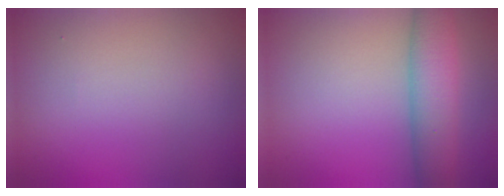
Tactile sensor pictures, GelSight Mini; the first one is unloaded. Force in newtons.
{"total": 5.6, "press": 5.6, "slide": 0.1}